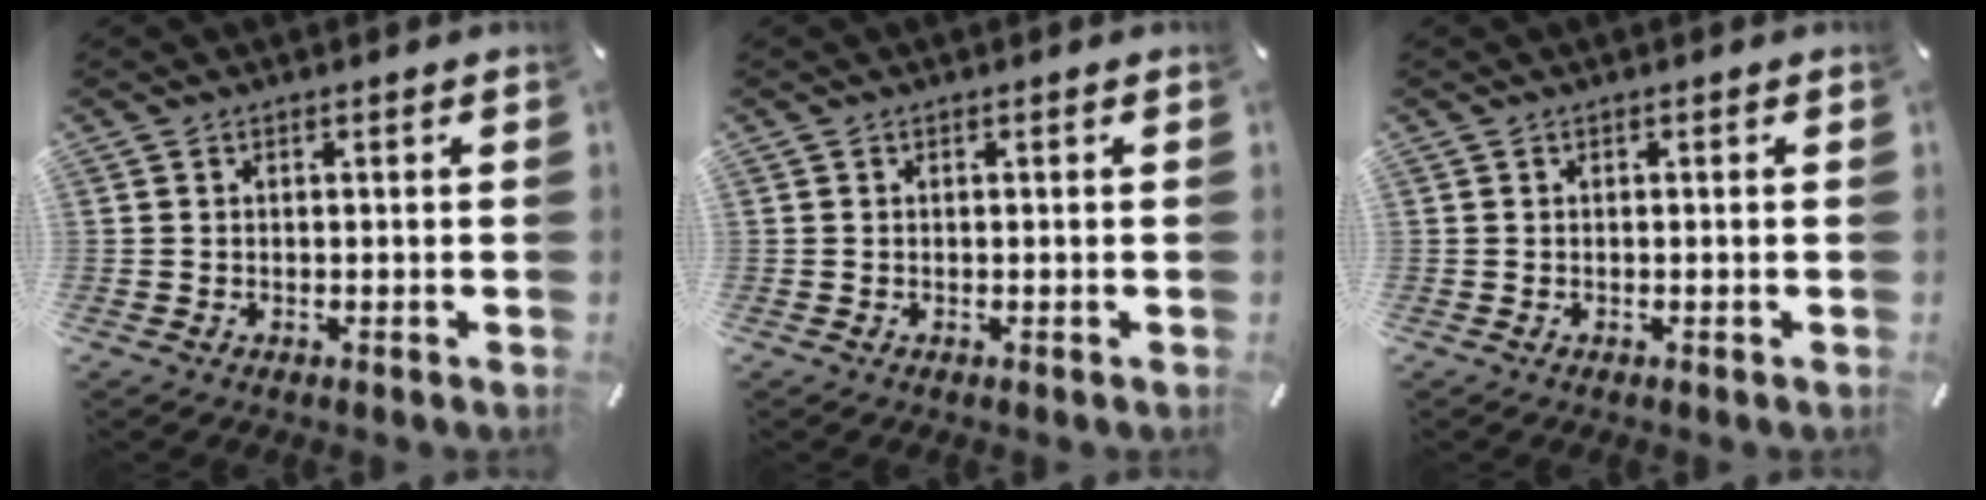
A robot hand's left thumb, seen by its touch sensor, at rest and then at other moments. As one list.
[{"total": 0.0}, {"total": 0.0}]